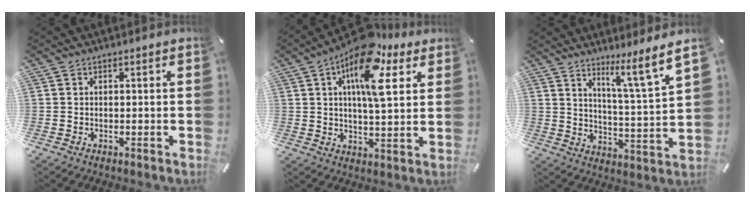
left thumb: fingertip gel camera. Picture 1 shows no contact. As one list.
[{"total": 15.7, "force": [7.8, 6.1, 12.1], "torque": [-0.198, -0.028, 0.128]}, {"total": 10.2, "force": [7.8, 0.0, 6.7], "torque": [-0.102, -0.059, 0.122]}]